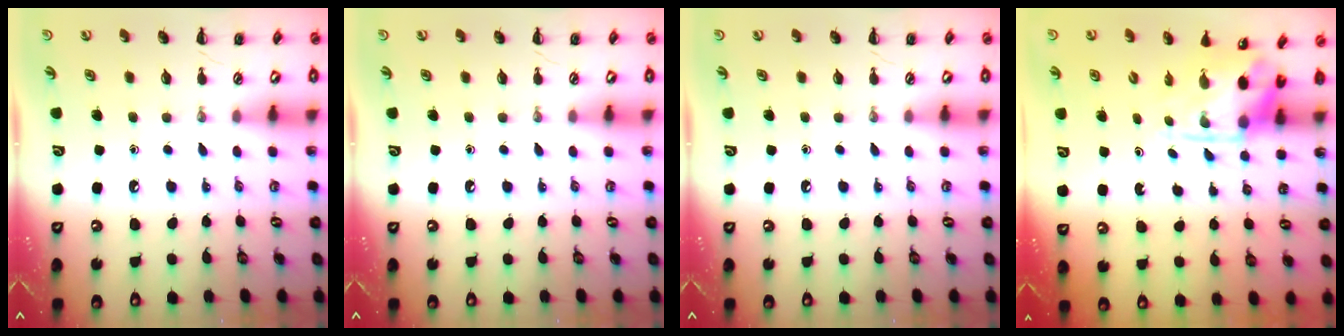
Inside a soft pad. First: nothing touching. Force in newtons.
{"total": 0.0}
{"total": 0.0}
{"total": 3.7, "press": 3.7, "slide": 0.8}